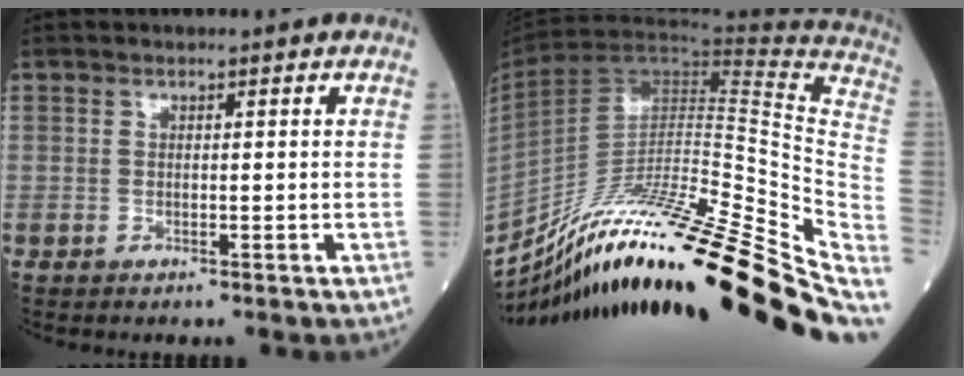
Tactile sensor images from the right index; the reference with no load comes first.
{"total": 33.7, "force": [-23.5, 1.7, 24.1], "torque": [-0.257, -0.018, -0.363]}